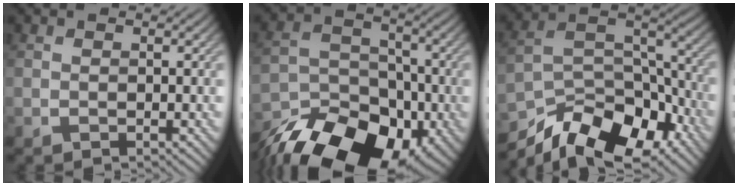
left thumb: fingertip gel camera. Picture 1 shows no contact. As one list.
[{"total": 17.7, "force": [-12.1, 10.2, 8.0], "torque": [-0.167, -0.045, -0.183]}, {"total": 14.4, "force": [-10.5, 6.0, 7.8], "torque": [-0.157, -0.007, -0.187]}]